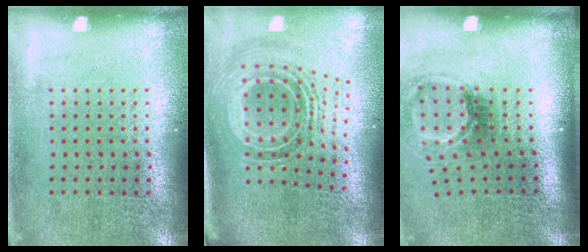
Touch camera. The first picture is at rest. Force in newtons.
{"total": 1.6, "press": 1.2, "slide": 1.0}
{"total": 1.9, "press": 1.2, "slide": 1.5}